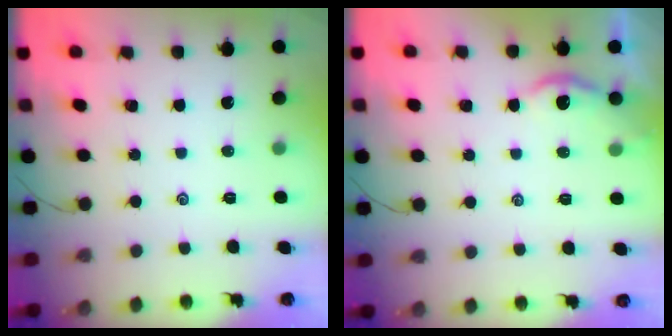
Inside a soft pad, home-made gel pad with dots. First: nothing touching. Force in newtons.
{"total": 4.6, "press": 4.6, "slide": 0.6}